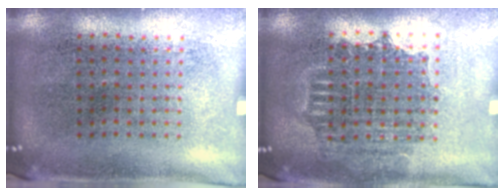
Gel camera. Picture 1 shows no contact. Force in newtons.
{"total": 1.4, "press": 1.2, "slide": 0.7}